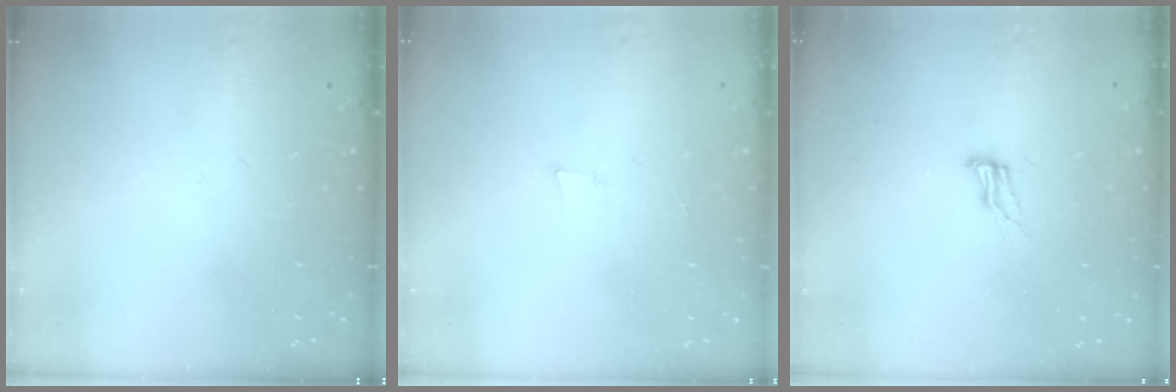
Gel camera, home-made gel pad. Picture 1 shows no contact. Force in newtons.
{"total": 3.4, "press": 2.2, "slide": 2.6}
{"total": 8.0, "press": 7.7, "slide": 2.0}